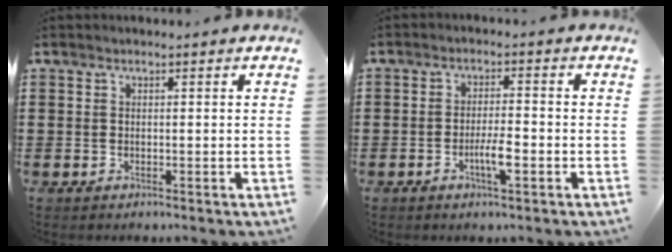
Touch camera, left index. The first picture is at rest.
{"total": 4.2, "force": [-1.6, 0.9, 3.7], "torque": [-0.070, 0.004, -0.031]}